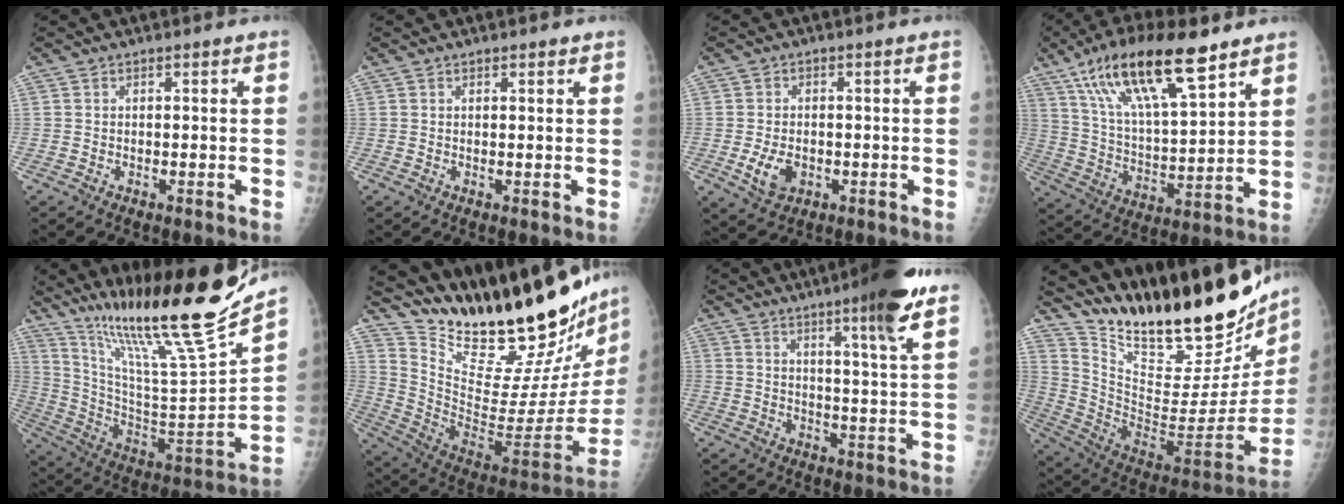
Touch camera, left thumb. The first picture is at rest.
{"total": 0.7, "force": [0.6, 0.2, 0.4], "torque": [-0.004, -0.003, 0.008]}
{"total": 5.2, "force": [-1.3, 3.6, 3.5], "torque": [-0.059, -0.001, -0.017]}
{"total": 20.6, "force": [12.7, 5.9, 15.1], "torque": [-0.260, -0.037, 0.236]}
{"total": 26.7, "force": [21.6, 0.9, 15.7], "torque": [-0.241, -0.123, 0.364]}
{"total": 35.5, "force": [30.1, 7.6, 17.2], "torque": [-0.252, -0.195, 0.440]}
{"total": 12.5, "force": [7.9, 0.3, 9.7], "torque": [-0.136, -0.041, 0.109]}
{"total": 35.6, "force": [27.6, 11.2, 19.5], "torque": [-0.293, -0.136, 0.417]}